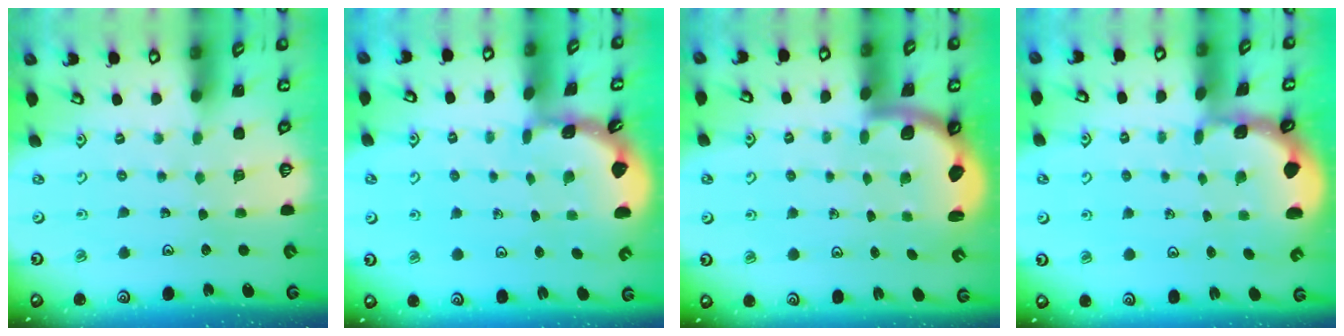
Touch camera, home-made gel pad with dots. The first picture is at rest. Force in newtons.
{"total": 1.7, "press": 1.7, "slide": 0.1}
{"total": 2.2, "press": 2.1, "slide": 0.5}
{"total": 1.0, "press": 1.0, "slide": 0.2}